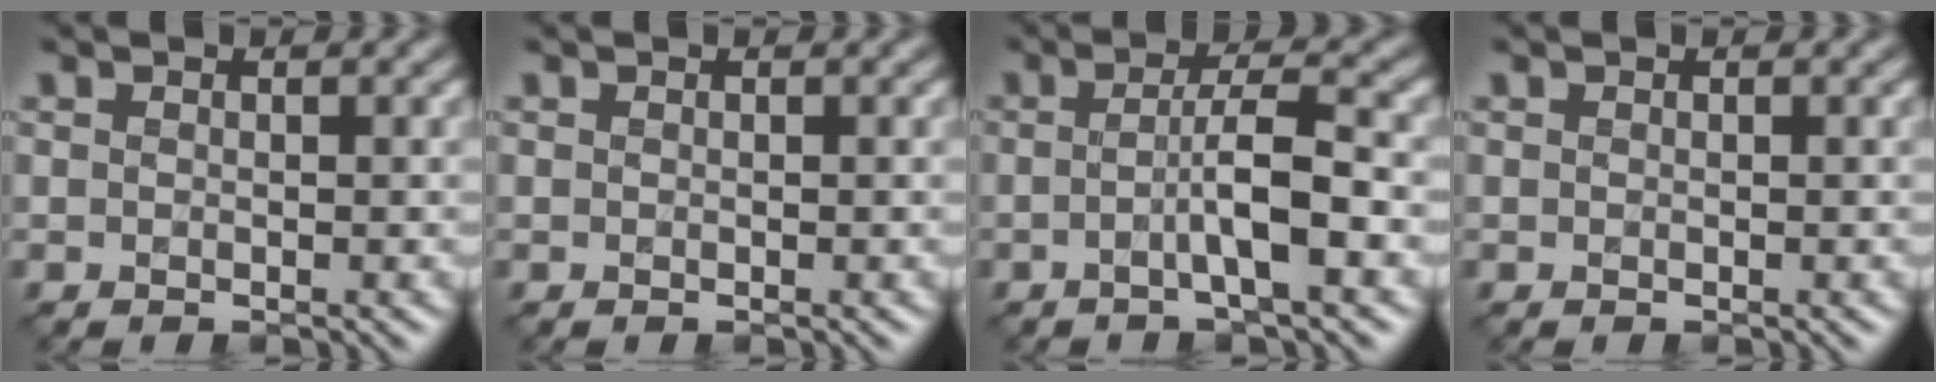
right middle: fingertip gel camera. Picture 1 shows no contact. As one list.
[{"total": 0.0}, {"total": 4.1, "force": [-1.0, 0.5, 4.0], "torque": [-0.067, 0.012, -0.026]}, {"total": 0.0}]